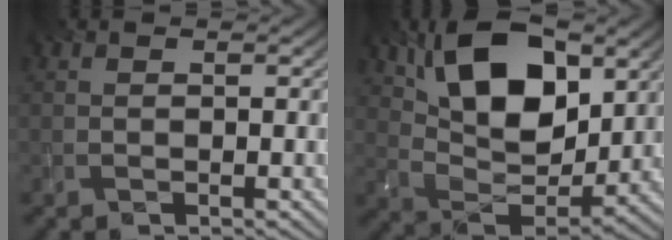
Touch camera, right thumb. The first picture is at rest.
{"total": 13.8, "force": [5.9, 7.4, 10.1], "torque": [-0.180, -0.002, 0.108]}